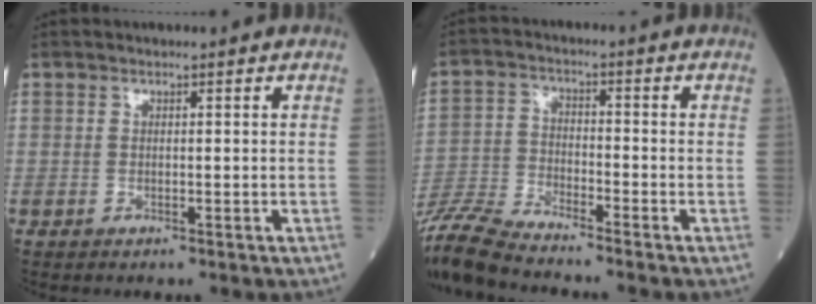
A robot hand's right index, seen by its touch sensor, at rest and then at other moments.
{"total": 8.9, "force": [-8.6, -0.5, 2.4], "torque": [-0.053, -0.014, -0.170]}